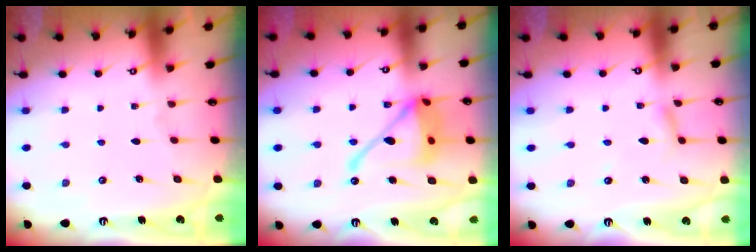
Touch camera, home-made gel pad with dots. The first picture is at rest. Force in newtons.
{"total": 18.4, "press": 18.3, "slide": 1.9}
{"total": 2.2, "press": 2.2, "slide": 0.2}